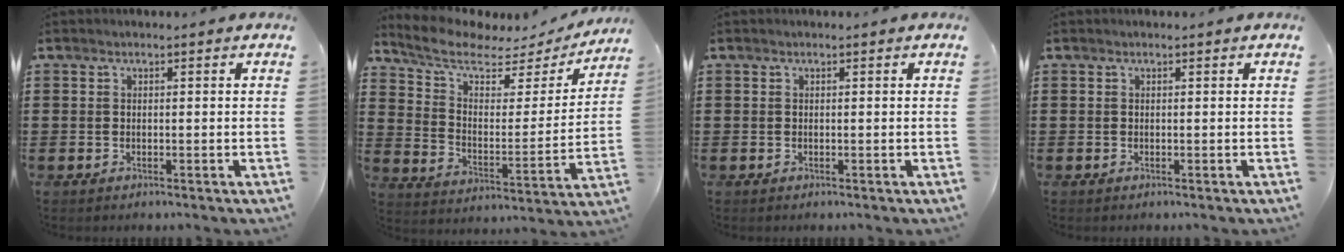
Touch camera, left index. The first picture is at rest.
{"total": 6.9, "force": [5.4, 2.5, 3.5], "torque": [-0.095, -0.029, 0.089]}
{"total": 0.0}
{"total": 0.0}